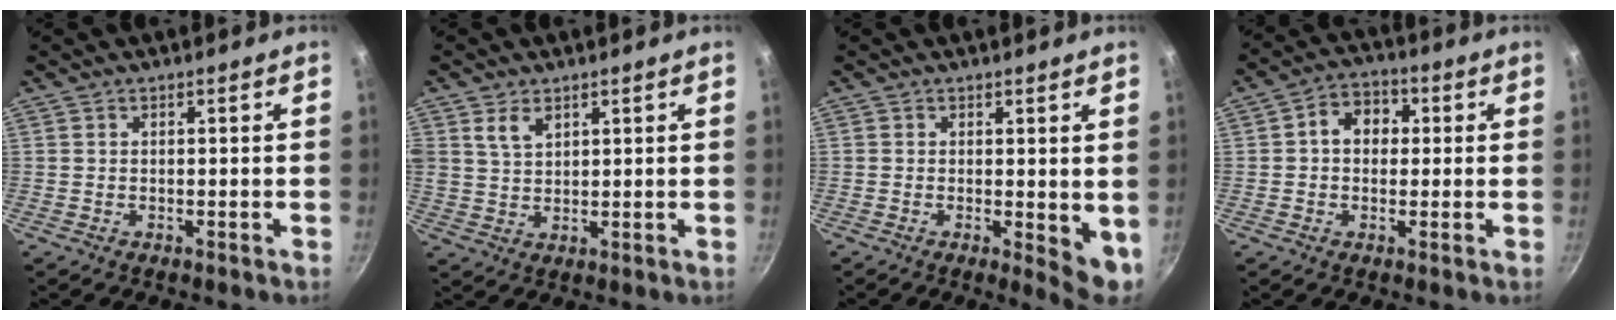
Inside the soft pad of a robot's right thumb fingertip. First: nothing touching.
{"total": 4.5, "force": [2.4, 2.8, 2.7], "torque": [-0.044, -0.010, 0.048]}
{"total": 5.6, "force": [0.1, 2.3, 5.0], "torque": [-0.057, -0.010, 0.003]}
{"total": 7.1, "force": [0.9, 5.7, 4.2], "torque": [-0.032, 0.013, 0.000]}